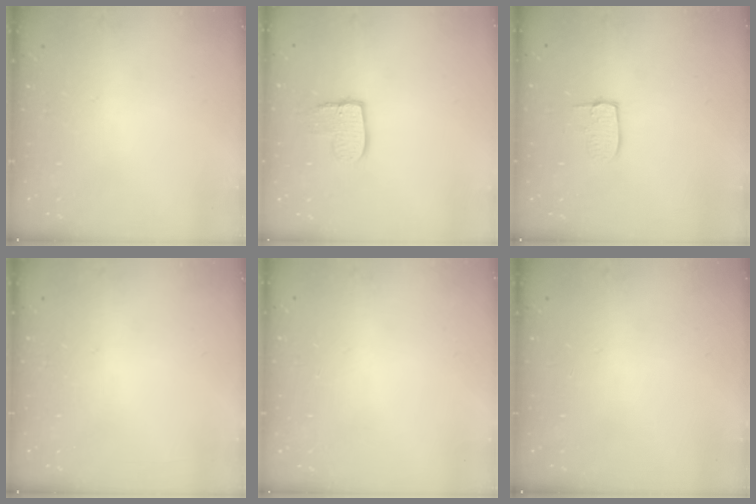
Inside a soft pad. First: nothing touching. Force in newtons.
{"total": 8.4, "press": 8.4, "slide": 0.6}
{"total": 6.5, "press": 6.5, "slide": 0.6}
{"total": 0.0}
{"total": 0.0}
{"total": 0.0}